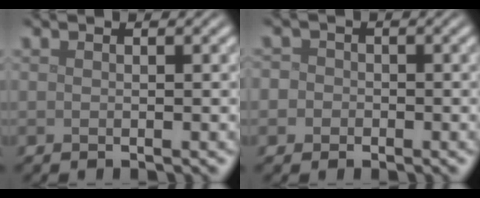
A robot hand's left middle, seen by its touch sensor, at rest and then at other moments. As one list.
[{"total": 2.8, "force": [-0.1, 2.6, 0.9], "torque": [0.009, 0.015, -0.034]}]